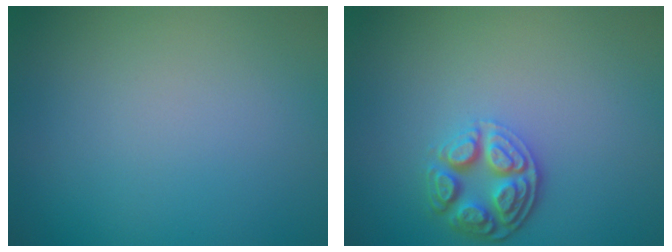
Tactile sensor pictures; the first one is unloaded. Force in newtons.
{"total": 3.9, "press": 3.1, "slide": 2.4}